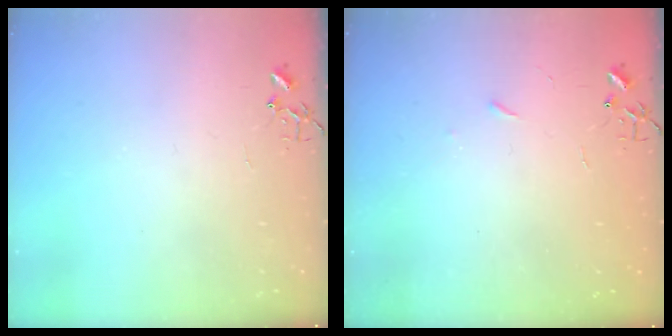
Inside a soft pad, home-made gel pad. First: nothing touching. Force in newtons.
{"total": 2.6, "press": 2.5, "slide": 0.4}